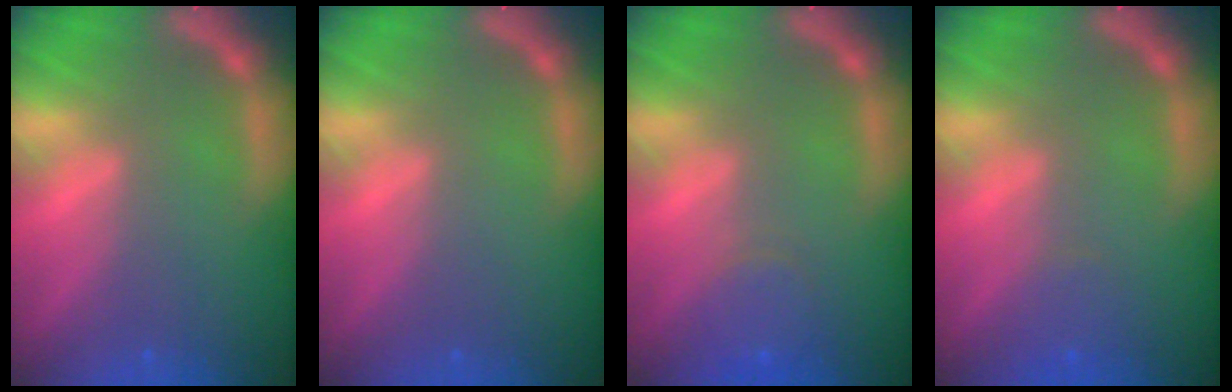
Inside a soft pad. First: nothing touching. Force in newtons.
{"total": 0.0}
{"total": 3.0}
{"total": 1.4}